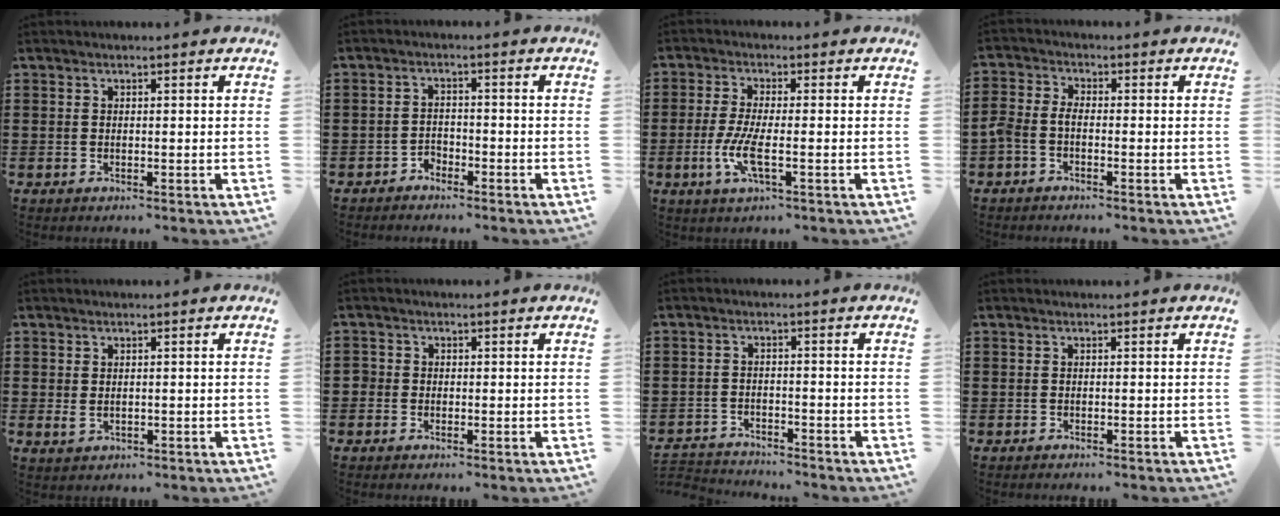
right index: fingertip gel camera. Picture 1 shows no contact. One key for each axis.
{"total": 2.0, "fx": -1.8, "fy": 0.8, "fz": 0.0, "tx": -0.009, "ty": 0.003, "tz": -0.041}
{"total": 5.6, "fx": -1.6, "fy": 1.1, "fz": 5.2, "tx": -0.117, "ty": -0.013, "tz": -0.037}
{"total": 2.2, "fx": -1.4, "fy": 1.0, "fz": 1.4, "tx": -0.042, "ty": 0.000, "tz": -0.032}
{"total": 1.2, "fx": 0.1, "fy": 0.8, "fz": 0.9, "tx": -0.020, "ty": 0.003, "tz": 0.001}
{"total": 1.1, "fx": -0.3, "fy": 1.0, "fz": 0.2, "tx": -0.007, "ty": 0.004, "tz": -0.008}
{"total": 2.8, "fx": -2.7, "fy": 0.4, "fz": -0.3, "tx": -0.004, "ty": 0.000, "tz": -0.061}
{"total": 0.0}